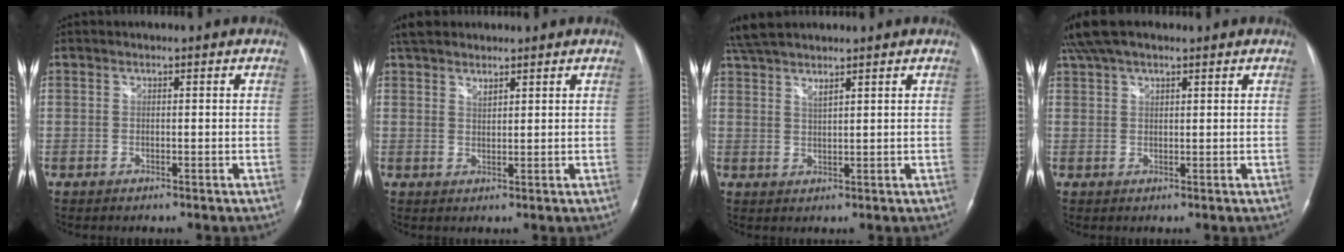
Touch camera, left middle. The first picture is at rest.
{"total": 5.1, "force": [4.3, 1.9, 2.1], "torque": [-0.042, 0.010, 0.079]}
{"total": 7.4, "force": [6.4, 0.5, 3.8], "torque": [-0.075, 0.024, 0.117]}
{"total": 6.9, "force": [5.3, 2.2, 4.0], "torque": [-0.081, 0.036, 0.100]}